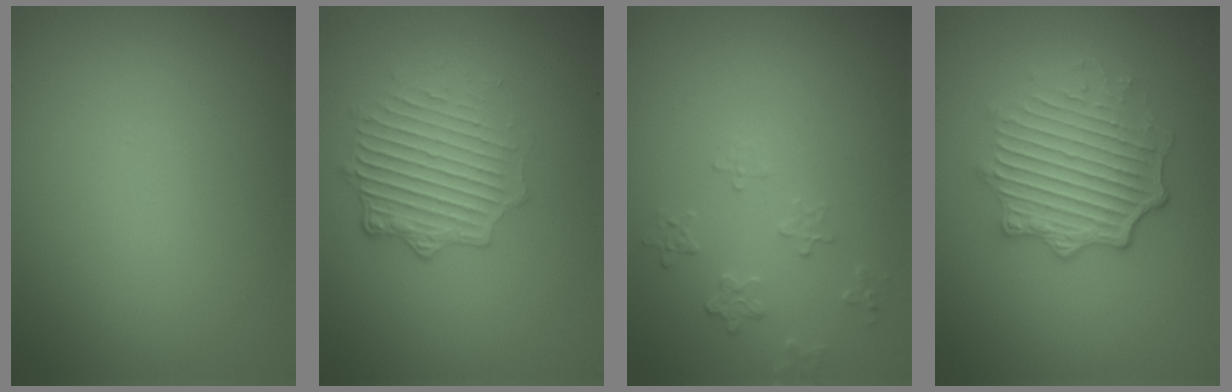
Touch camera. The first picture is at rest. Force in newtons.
{"total": 4.5, "press": 3.5, "slide": 2.9}
{"total": 1.6, "press": 0.9, "slide": 1.4}
{"total": 4.9, "press": 4.1, "slide": 2.6}